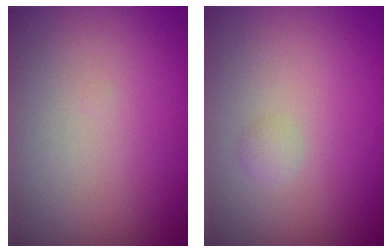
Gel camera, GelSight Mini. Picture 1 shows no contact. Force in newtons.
{"total": 0.7, "press": 0.7, "slide": 0.0}